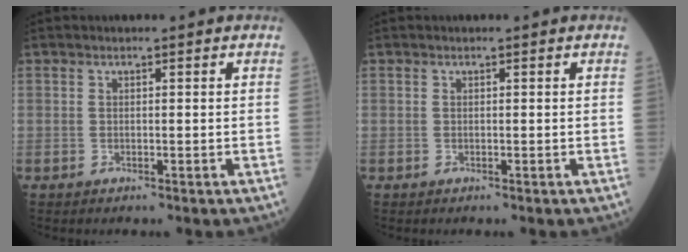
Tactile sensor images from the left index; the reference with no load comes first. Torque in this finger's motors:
{"motor_torque": [-0.04, 0.04, 0.00, 0.00]}